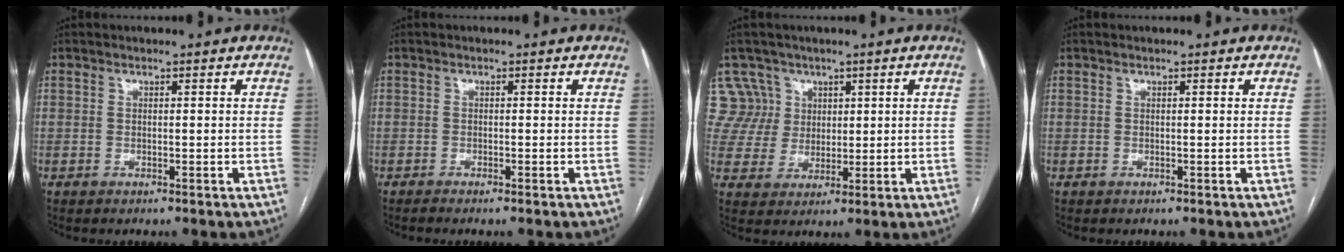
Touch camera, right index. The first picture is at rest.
{"total": 0.7, "force": [-0.5, -0.1, 0.4], "torque": [-0.011, 0.000, -0.010]}
{"total": 6.9, "force": [3.3, 5.9, -0.8], "torque": [0.021, 0.016, 0.073]}
{"total": 0.0}